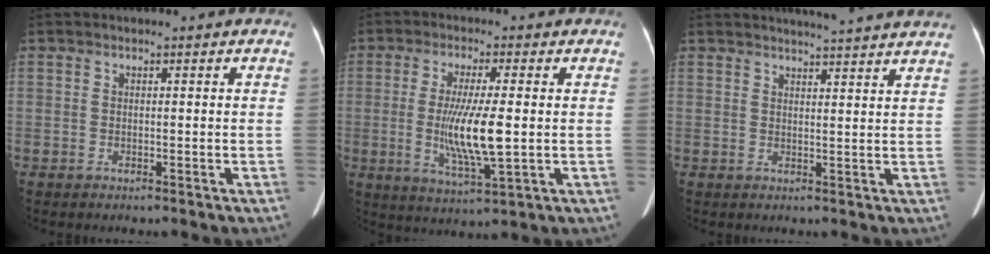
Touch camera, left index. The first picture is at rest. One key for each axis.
{"total": 9.5, "fx": -0.5, "fy": 1.3, "fz": 9.4, "tx": -0.186, "ty": -0.016, "tz": -0.008}
{"total": 11.2, "fx": 10.4, "fy": -0.5, "fz": 4.0, "tx": -0.058, "ty": -0.001, "tz": 0.114}